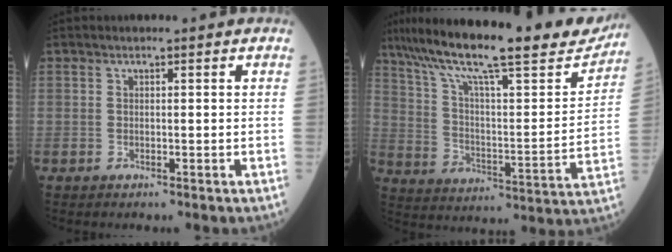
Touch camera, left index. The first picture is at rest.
{"total": 26.8, "force": [21.9, 4.1, 14.9], "torque": [-0.252, -0.006, 0.317]}